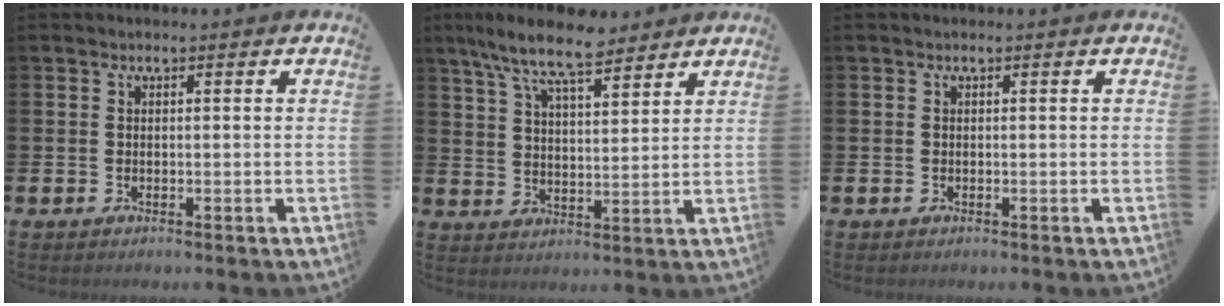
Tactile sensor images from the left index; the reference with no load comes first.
{"total": 9.3, "force": [8.1, 1.9, 4.2], "torque": [-0.102, -0.027, 0.148]}
{"total": 0.0}